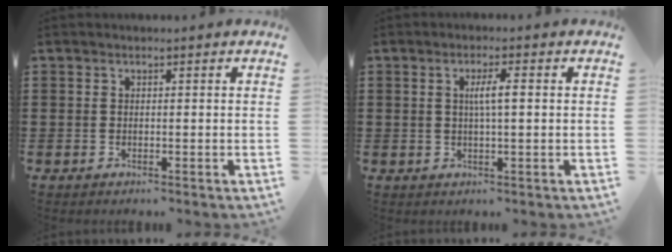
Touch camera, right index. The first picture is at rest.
{"total": 3.2, "force": [0.4, 0.4, 3.2], "torque": [-0.061, 0.002, 0.004]}